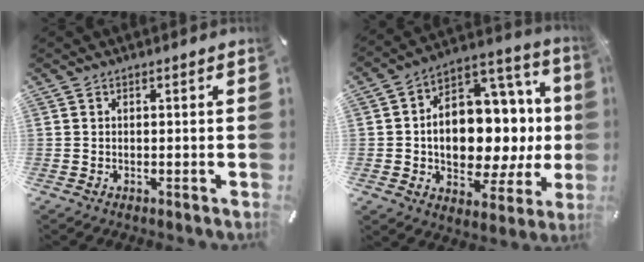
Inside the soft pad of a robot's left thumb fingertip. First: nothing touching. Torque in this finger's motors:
{"motor_torque": [2.50, 2.51, 0.66, 0.26, 0.47]}